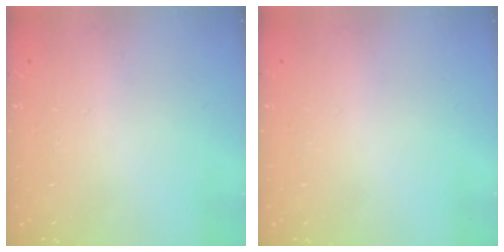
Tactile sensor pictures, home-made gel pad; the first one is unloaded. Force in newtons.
{"total": 0.0}